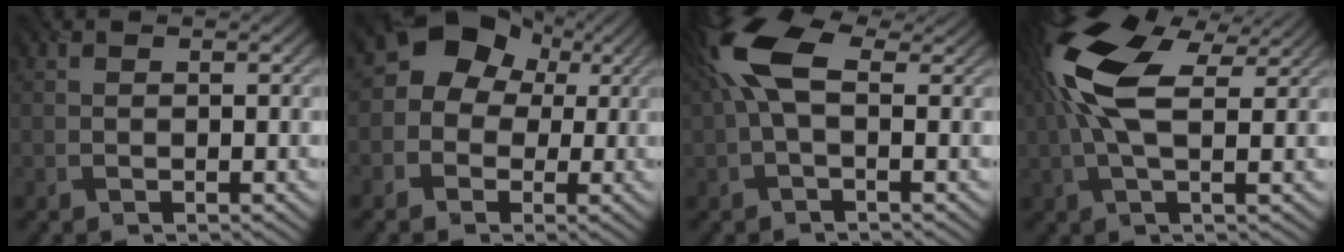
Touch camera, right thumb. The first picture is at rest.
{"total": 8.5, "force": [1.2, 7.6, 3.6], "torque": [-0.063, 0.019, -0.010]}
{"total": 8.6, "force": [1.9, 4.1, 7.4], "torque": [-0.180, 0.025, 0.024]}
{"total": 12.7, "force": [3.7, 5.8, 10.7], "torque": [-0.243, 0.020, 0.063]}